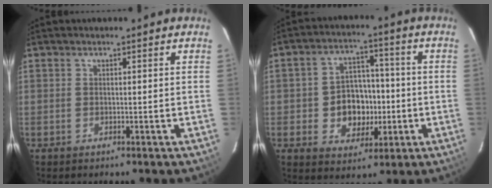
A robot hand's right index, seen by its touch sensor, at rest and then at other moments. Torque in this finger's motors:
{"motor_torque": [0.17, 0.07, 0.12, 0.02]}